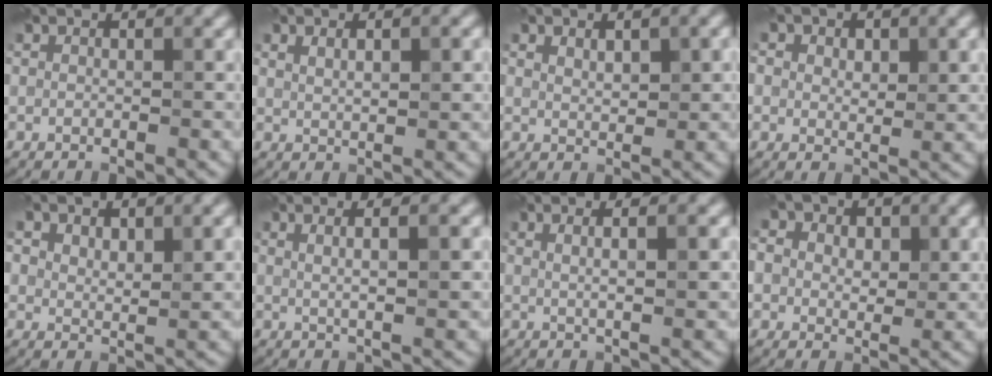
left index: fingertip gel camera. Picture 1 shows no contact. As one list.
[{"total": 2.8, "force": [0.9, 1.0, 2.5], "torque": [-0.045, 0.002, 0.019]}, {"total": 2.9, "force": [1.2, 1.4, 2.3], "torque": [-0.036, 0.001, 0.024]}, {"total": 4.8, "force": [2.0, 3.3, 2.9], "torque": [-0.034, 0.009, 0.012]}, {"total": 5.2, "force": [2.3, 2.9, 3.7], "torque": [-0.060, -0.005, 0.035]}, {"total": 4.3, "force": [1.2, 1.2, 4.0], "torque": [-0.050, 0.004, 0.014]}, {"total": 3.9, "force": [1.1, 1.1, 3.6], "torque": [-0.045, 0.005, 0.012]}, {"total": 10.7, "force": [4.8, 7.9, 5.4], "torque": [-0.088, 0.023, 0.057]}]